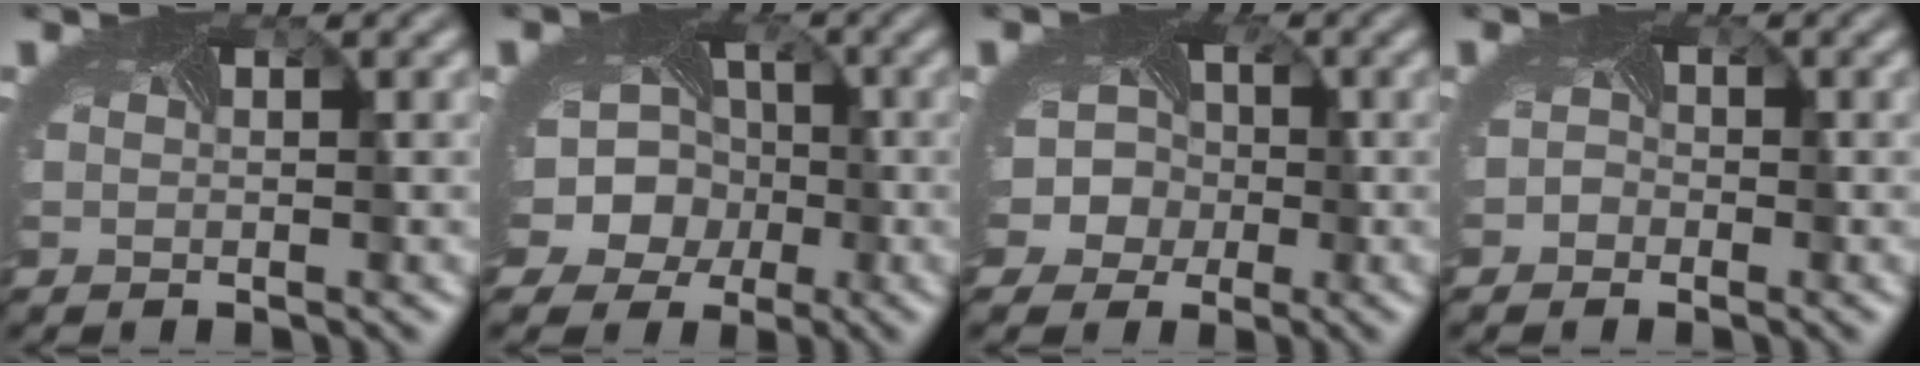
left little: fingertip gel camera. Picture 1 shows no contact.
{"total": 13.4, "force": [-3.3, 11.8, 5.6], "torque": [-0.129, -0.012, -0.077]}
{"total": 11.3, "force": [-1.4, 9.9, 5.2], "torque": [-0.104, 0.004, -0.066]}
{"total": 1.6, "force": [-1.0, 1.2, 0.2], "torque": [0.013, -0.002, -0.016]}